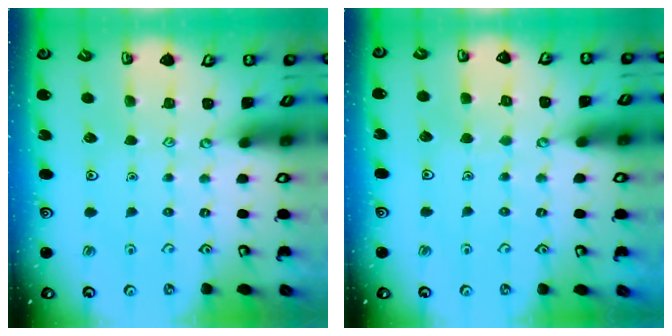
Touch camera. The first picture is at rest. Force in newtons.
{"total": 2.9, "press": 2.9, "slide": 0.3}